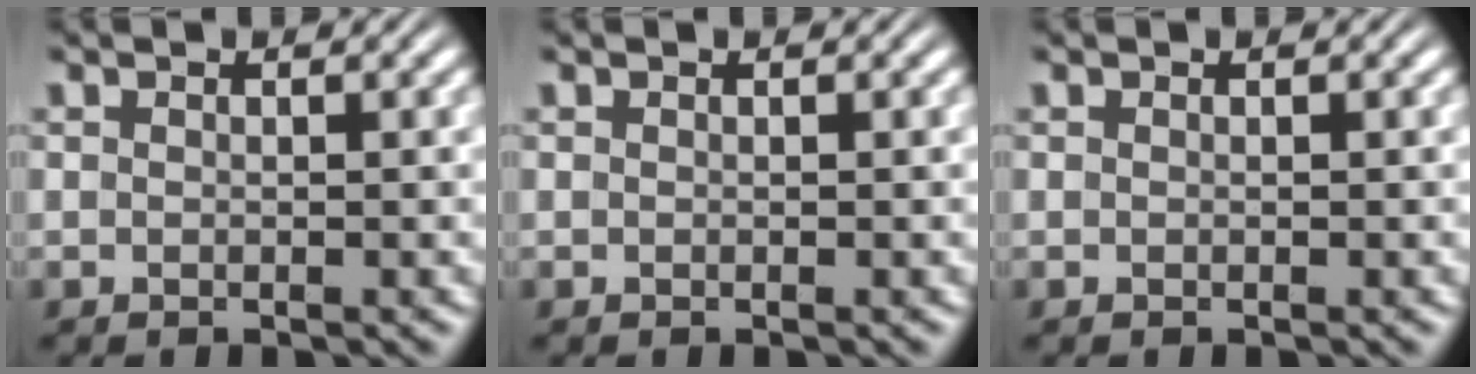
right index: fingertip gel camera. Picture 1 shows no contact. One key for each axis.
{"total": 0.0}
{"total": 0.0}